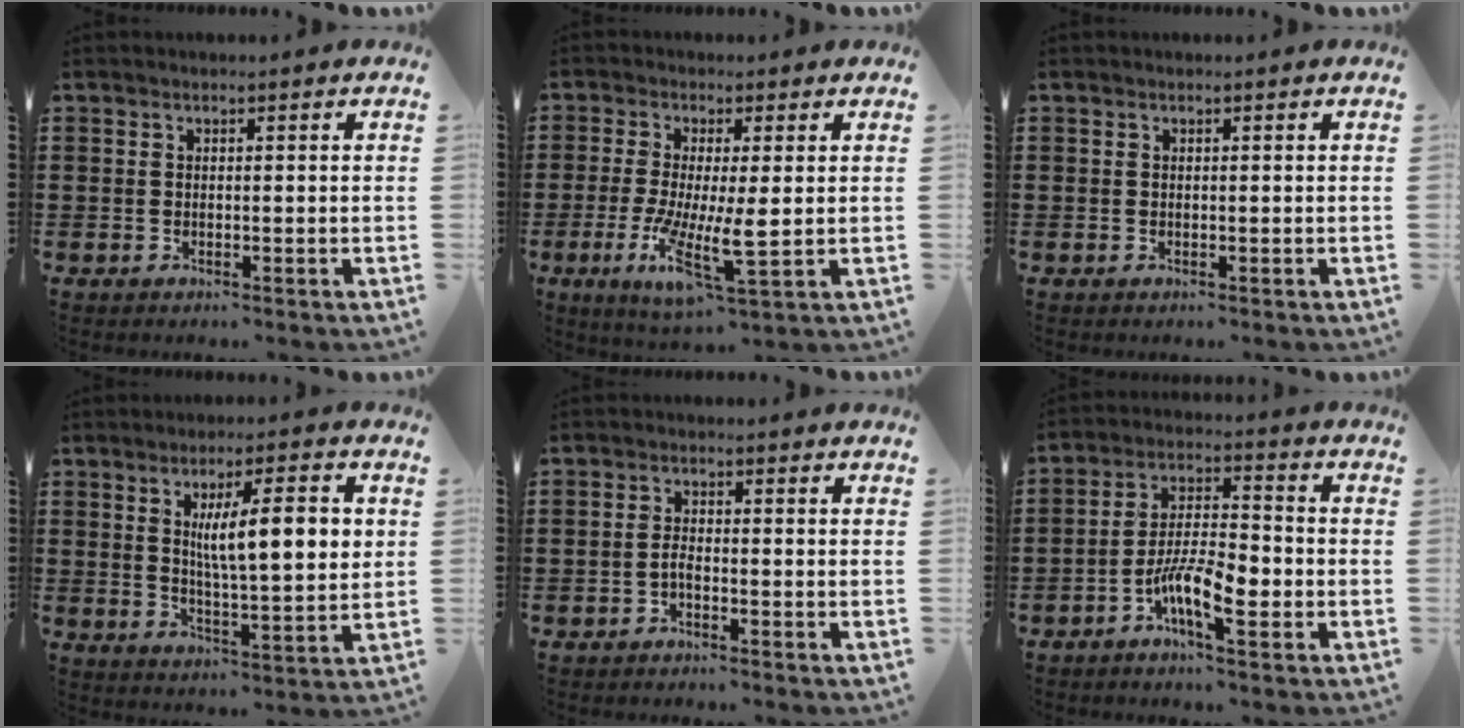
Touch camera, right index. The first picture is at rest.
{"total": 8.2, "force": [-1.2, 1.7, 7.9], "torque": [-0.151, -0.021, -0.020]}
{"total": 0.0}
{"total": 10.0, "force": [2.7, 2.4, 9.3], "torque": [-0.156, -0.003, 0.039]}
{"total": 1.7, "force": [-1.2, 0.3, 1.2], "torque": [-0.031, -0.002, -0.024]}
{"total": 9.0, "force": [-3.8, 2.6, 7.7], "torque": [-0.160, -0.006, -0.073]}